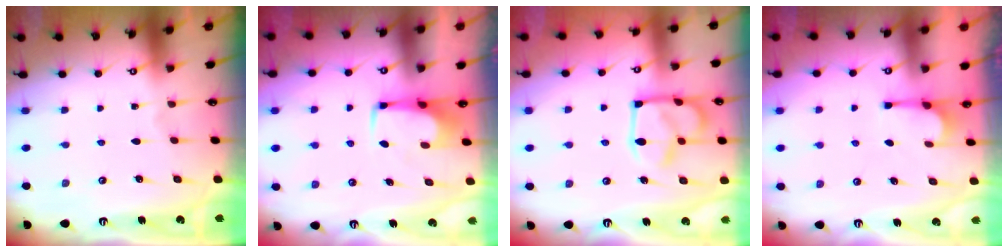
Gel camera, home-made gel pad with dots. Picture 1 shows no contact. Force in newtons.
{"total": 1.7, "press": 1.6, "slide": 0.6}
{"total": 8.4, "press": 8.4, "slide": 0.7}
{"total": 3.9, "press": 3.8, "slide": 0.8}